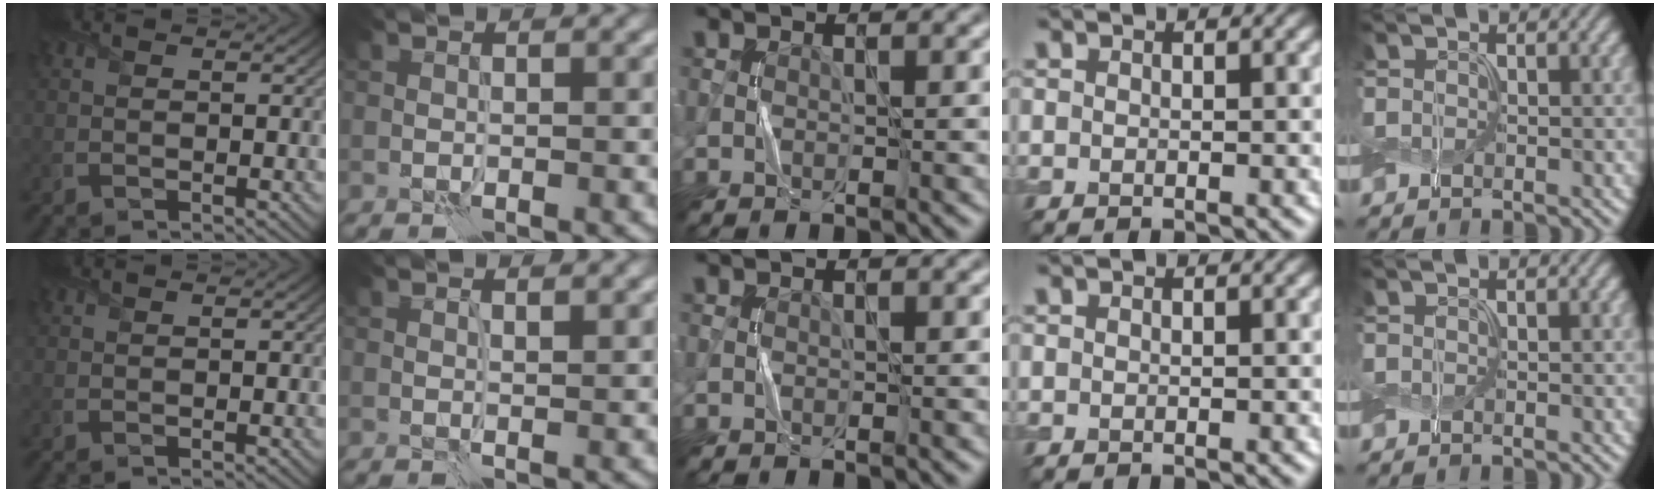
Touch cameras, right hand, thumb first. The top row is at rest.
{"thumb": {"total": 0.5, "force": [0.5, 0.0, 0.1], "torque": [-0.005, 0.002, 0.013]}, "index": {"total": 1.0, "force": [0.8, 0.0, 0.6], "torque": [-0.010, -0.002, 0.017]}}